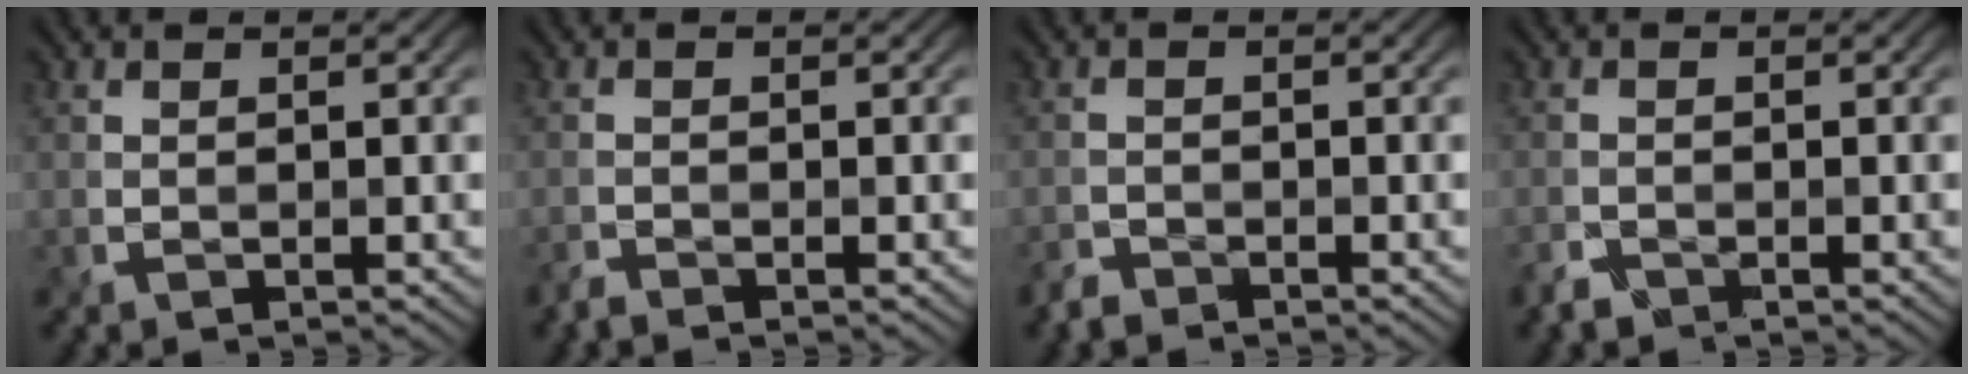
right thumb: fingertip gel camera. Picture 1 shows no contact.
{"total": 1.4, "force": [-1.4, 0.1, 0.2], "torque": [-0.005, -0.006, -0.032]}
{"total": 1.9, "force": [-1.9, 0.3, 0.0], "torque": [-0.001, -0.005, -0.042]}
{"total": 1.8, "force": [-1.7, 0.5, 0.4], "torque": [-0.014, -0.008, -0.034]}